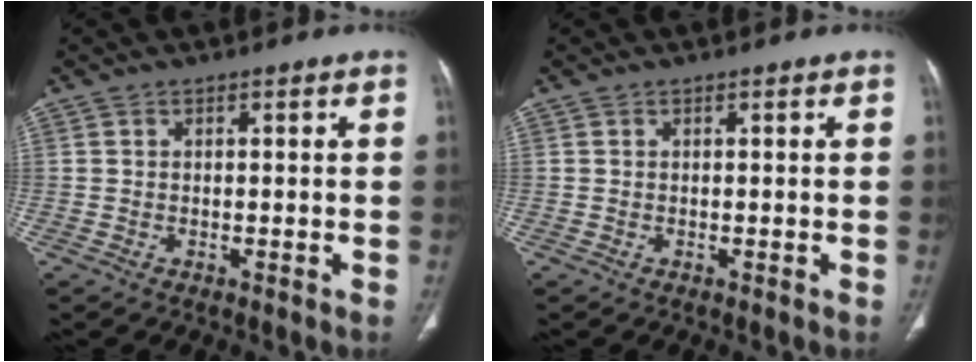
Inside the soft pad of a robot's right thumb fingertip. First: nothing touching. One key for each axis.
{"total": 0.0}